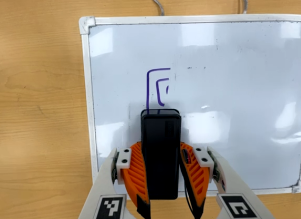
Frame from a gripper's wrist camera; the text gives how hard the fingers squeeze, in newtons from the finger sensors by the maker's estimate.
{"total": 7.4, "left": 6.2, "right": 8.6}